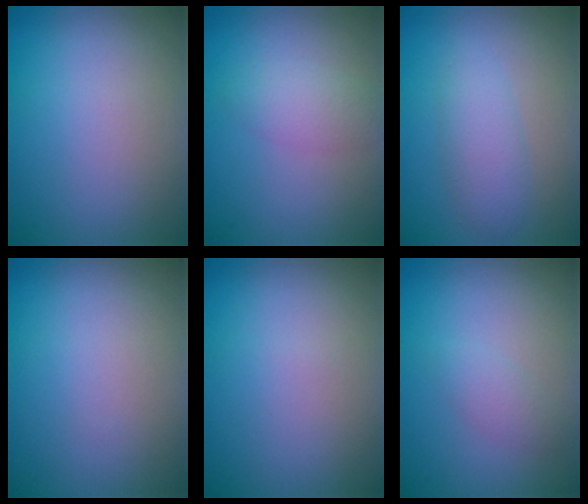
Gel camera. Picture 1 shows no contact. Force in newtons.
{"total": 2.2, "press": 2.2, "slide": 0.1}
{"total": 2.6, "press": 2.6, "slide": 0.2}
{"total": 0.0}
{"total": 0.0}
{"total": 1.3, "press": 1.3, "slide": 0.0}